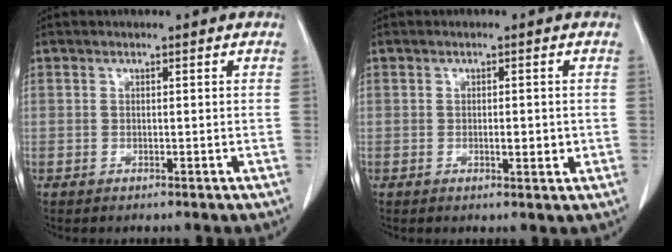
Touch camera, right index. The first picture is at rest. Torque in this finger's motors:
{"motor_torque": [0.71, -0.22, 0.36, 0.06]}